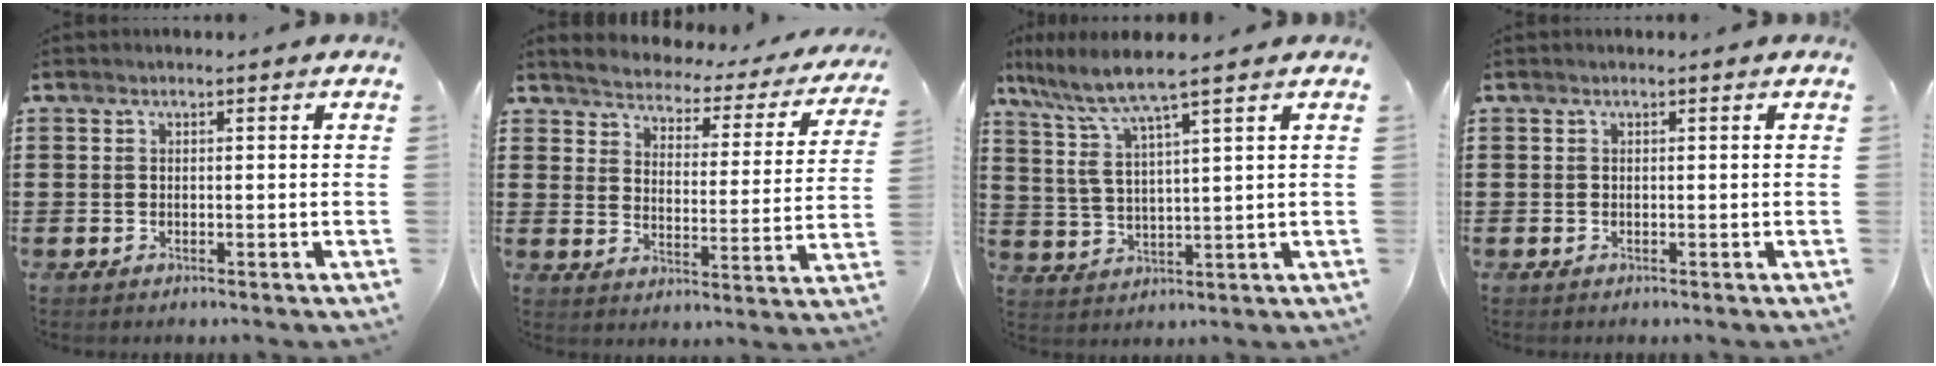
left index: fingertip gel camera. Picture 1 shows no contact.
{"total": 2.6, "force": [2.6, 0.2, 0.0], "torque": [-0.021, -0.027, 0.033]}
{"total": 6.9, "force": [4.9, 0.1, 4.9], "torque": [-0.119, -0.028, 0.078]}
{"total": 0.0}